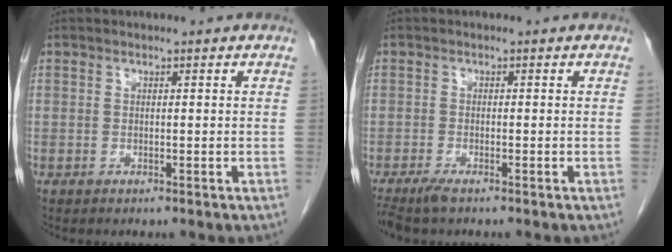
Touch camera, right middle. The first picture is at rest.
{"total": 2.9, "force": [-2.2, 0.3, 1.8], "torque": [-0.034, -0.008, -0.042]}